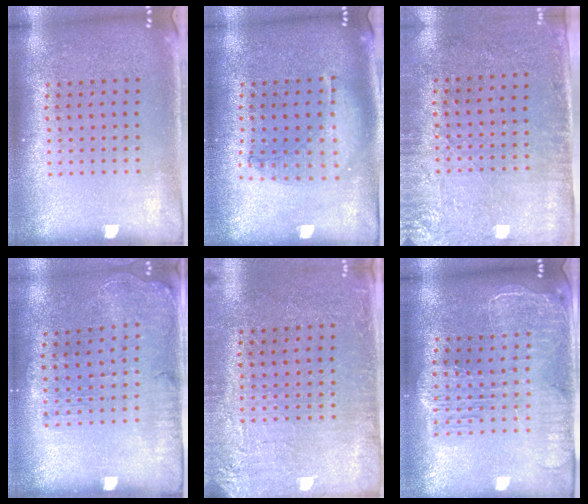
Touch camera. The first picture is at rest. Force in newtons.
{"total": 0.9, "press": 0.9, "slide": 0.2}
{"total": 2.8, "press": 2.3, "slide": 1.6}
{"total": 1.2, "press": 1.1, "slide": 0.5}
{"total": 2.9, "press": 2.7, "slide": 1.0}
{"total": 2.4, "press": 2.1, "slide": 1.1}